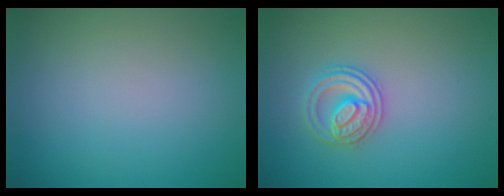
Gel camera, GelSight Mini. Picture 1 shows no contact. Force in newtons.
{"total": 2.6, "press": 2.6, "slide": 0.5}